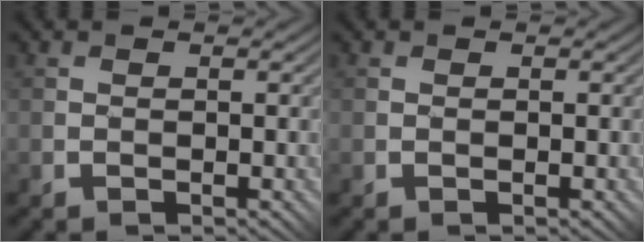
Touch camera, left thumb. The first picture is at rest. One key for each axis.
{"total": 0.0}